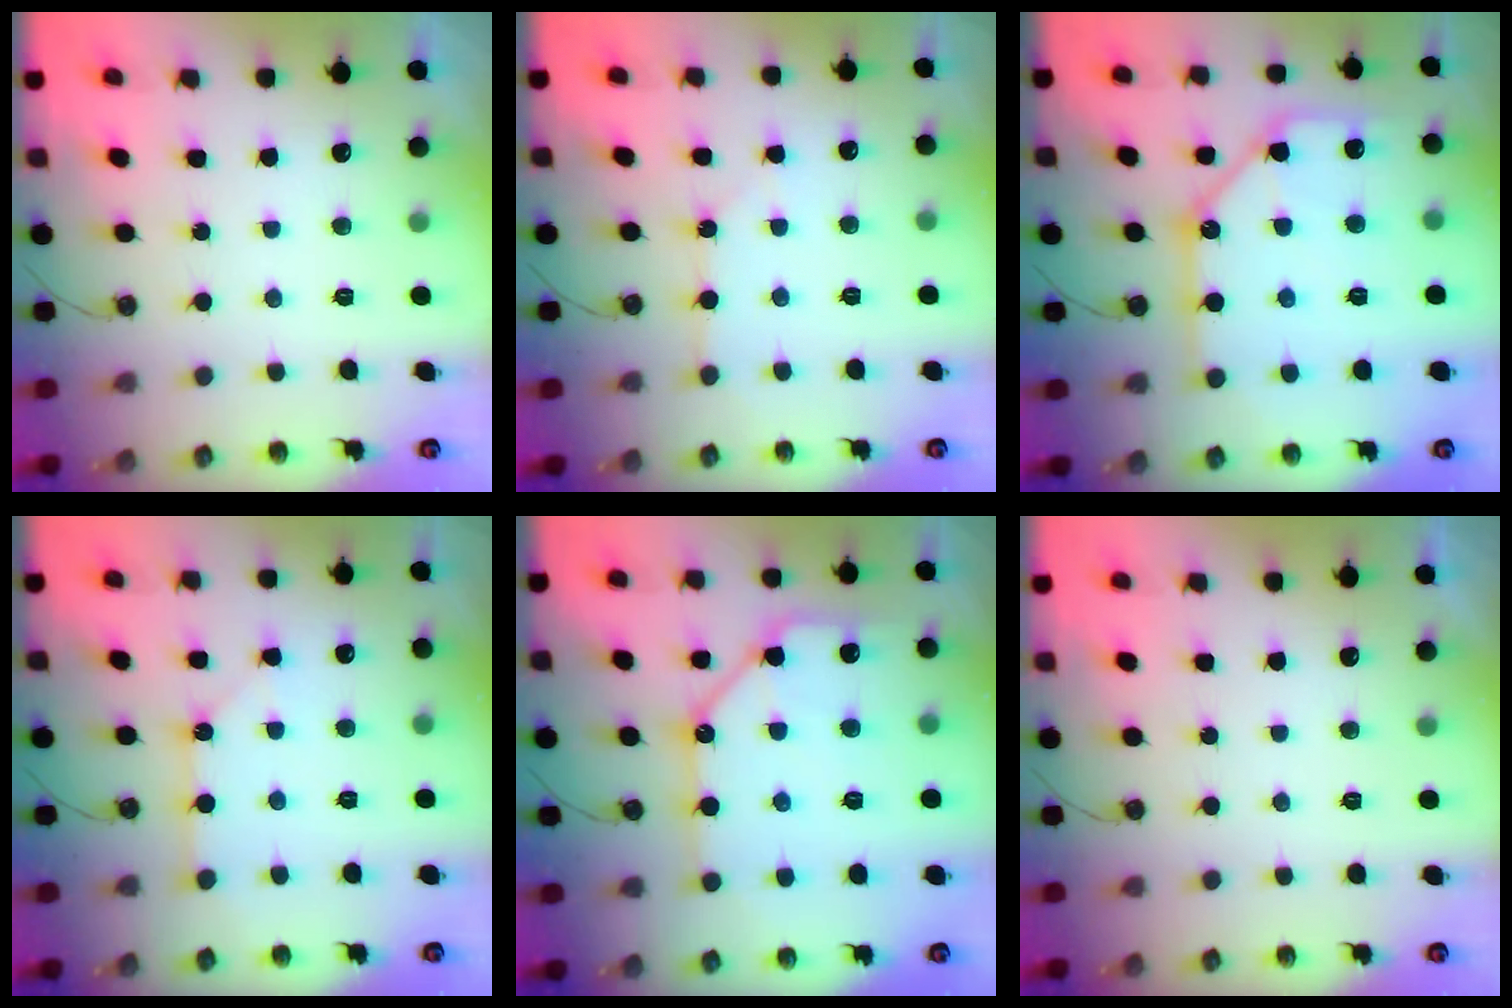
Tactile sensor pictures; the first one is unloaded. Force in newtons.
{"total": 3.5, "press": 3.5, "slide": 0.3}
{"total": 14.2, "press": 14.1, "slide": 1.6}
{"total": 3.0, "press": 3.0, "slide": 0.1}
{"total": 14.0, "press": 13.9, "slide": 1.6}
{"total": 0.0}